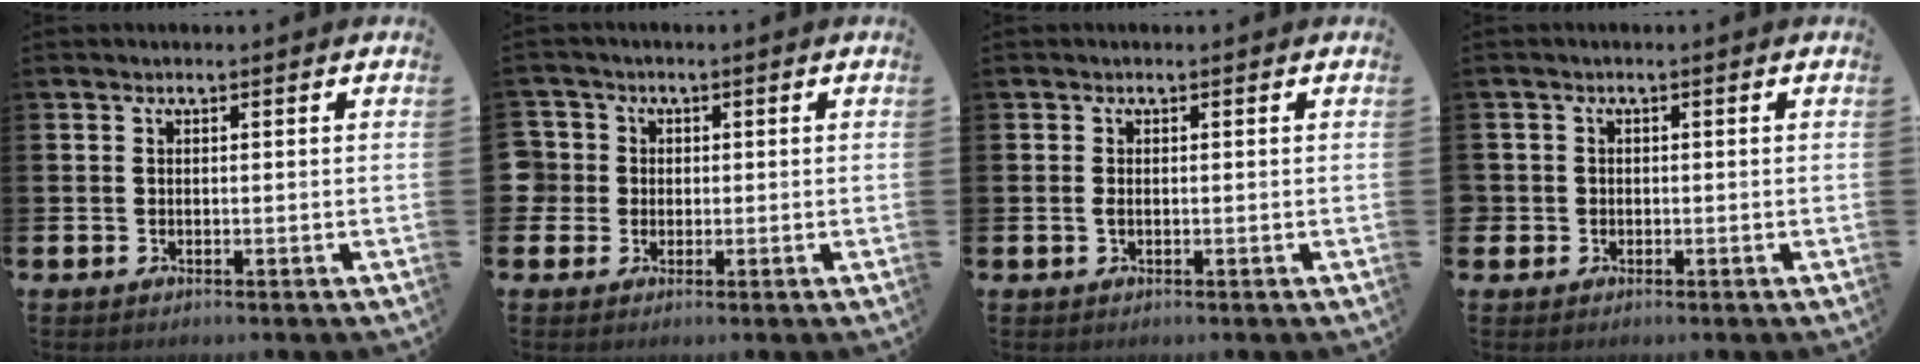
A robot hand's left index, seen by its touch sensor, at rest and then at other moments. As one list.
[{"total": 3.5, "force": [0.5, 3.5, 0.1], "torque": [-0.006, 0.009, 0.003]}, {"total": 0.8, "force": [-0.1, 0.3, 0.7], "torque": [-0.017, 0.004, -0.002]}, {"total": 1.4, "force": [-0.1, 1.4, 0.1], "torque": [0.007, 0.001, -0.009]}]